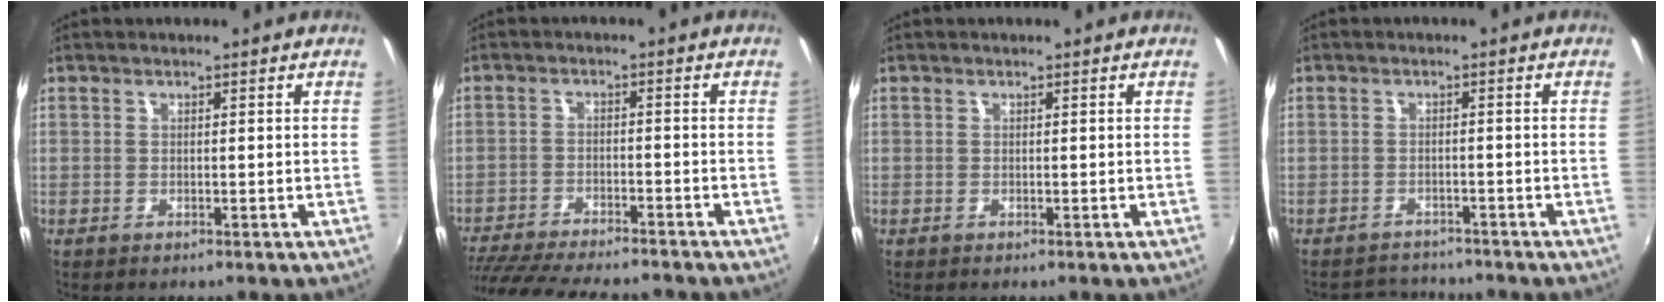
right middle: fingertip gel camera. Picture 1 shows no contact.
{"total": 17.6, "force": [-15.3, 3.3, 8.1], "torque": [-0.167, -0.030, -0.240]}
{"total": 0.0}
{"total": 4.4, "force": [-4.2, 1.2, -0.1], "torque": [-0.015, 0.009, -0.070]}